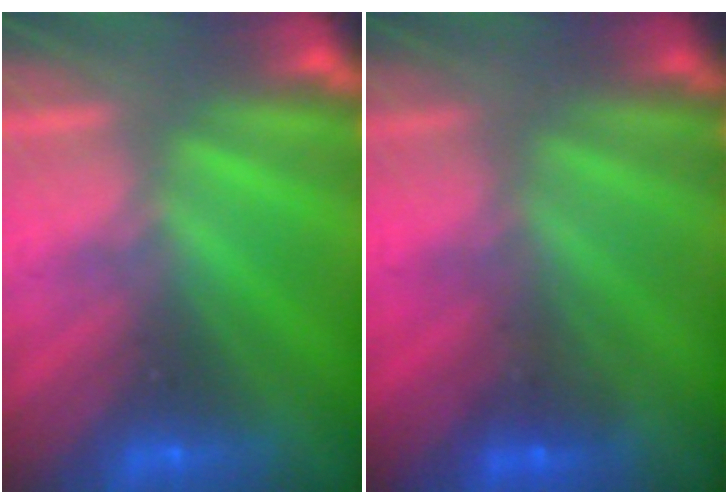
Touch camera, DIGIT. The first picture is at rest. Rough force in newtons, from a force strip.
{"total": 1.3}